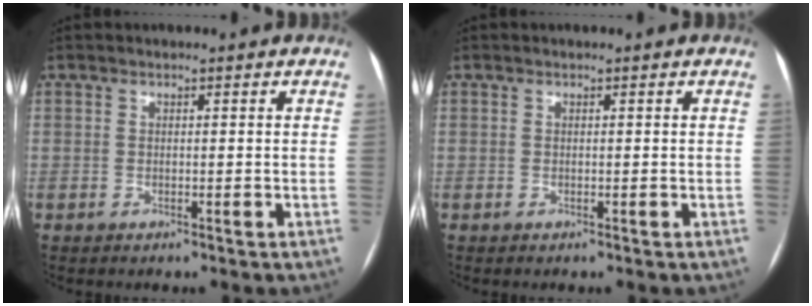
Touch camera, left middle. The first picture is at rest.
{"total": 0.0}